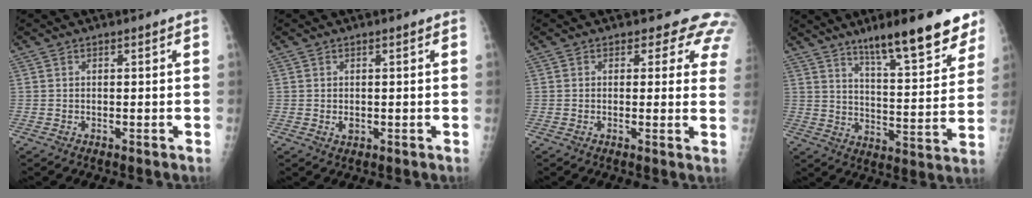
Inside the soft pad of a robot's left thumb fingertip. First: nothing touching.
{"total": 1.2, "force": [0.0, 0.8, 0.8], "torque": [-0.010, -0.002, 0.003]}
{"total": 7.5, "force": [6.0, 4.1, 2.0], "torque": [0.024, -0.022, 0.040]}
{"total": 17.6, "force": [12.4, 3.6, 12.0], "torque": [-0.137, -0.068, 0.192]}